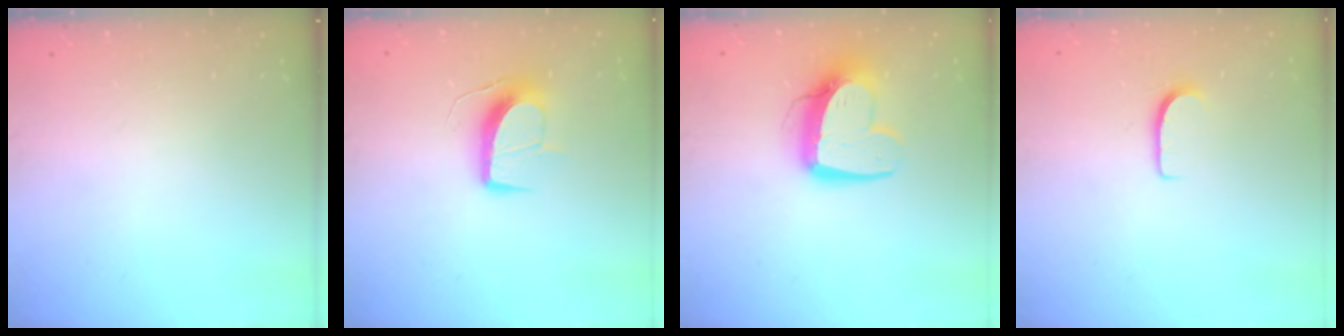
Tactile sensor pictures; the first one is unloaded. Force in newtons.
{"total": 11.3, "press": 11.3, "slide": 0.7}
{"total": 13.0, "press": 12.9, "slide": 1.2}
{"total": 5.4, "press": 5.3, "slide": 0.5}